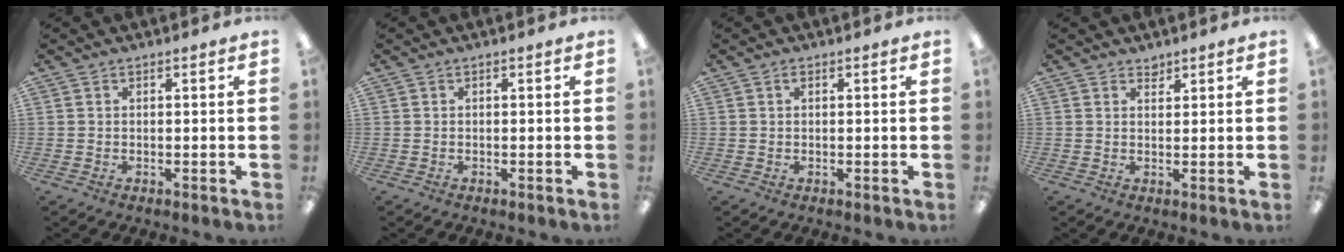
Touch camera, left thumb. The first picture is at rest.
{"total": 0.0}
{"total": 0.7, "force": [0.4, 0.4, 0.4], "torque": [-0.009, 0.004, 0.007]}
{"total": 1.6, "force": [1.5, 0.5, 0.0], "torque": [0.007, -0.006, 0.028]}